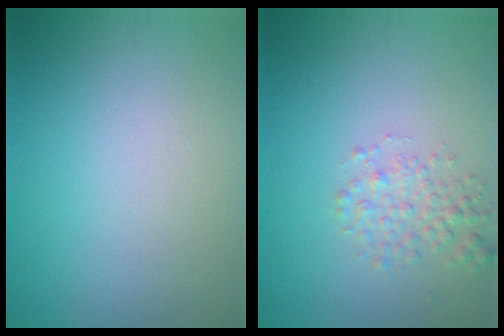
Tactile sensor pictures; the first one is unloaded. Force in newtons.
{"total": 2.2, "press": 2.2, "slide": 0.1}